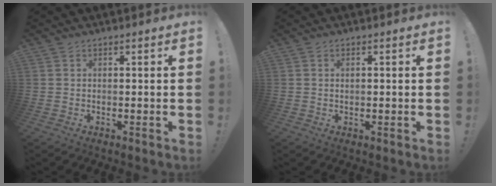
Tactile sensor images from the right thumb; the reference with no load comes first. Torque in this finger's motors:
{"motor_torque": [-0.32, -0.04, -0.10, 0.14, -0.04]}